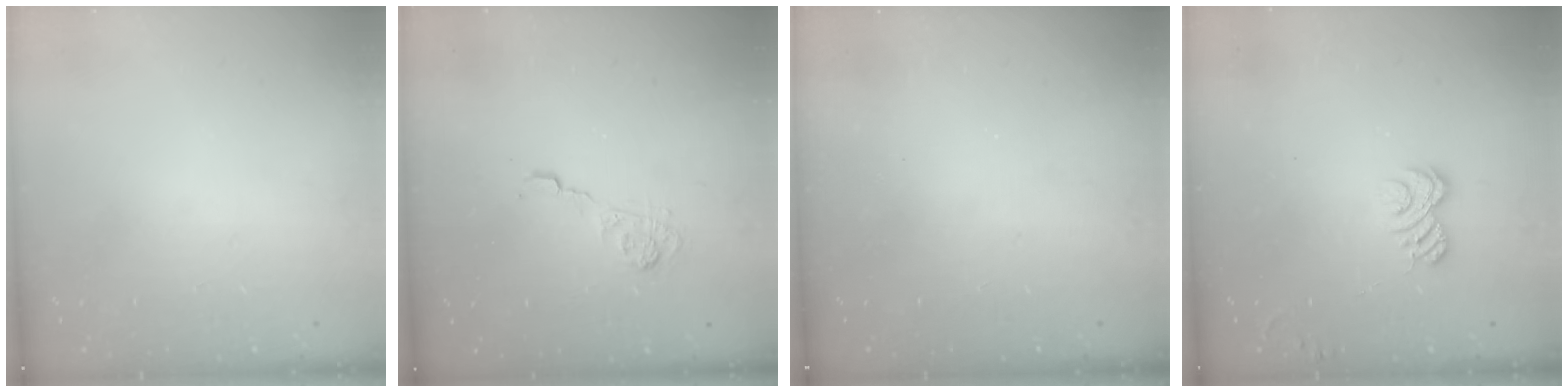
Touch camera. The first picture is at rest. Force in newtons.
{"total": 5.8, "press": 5.7, "slide": 0.8}
{"total": 2.3, "press": 2.2, "slide": 0.8}
{"total": 4.7, "press": 4.5, "slide": 1.3}